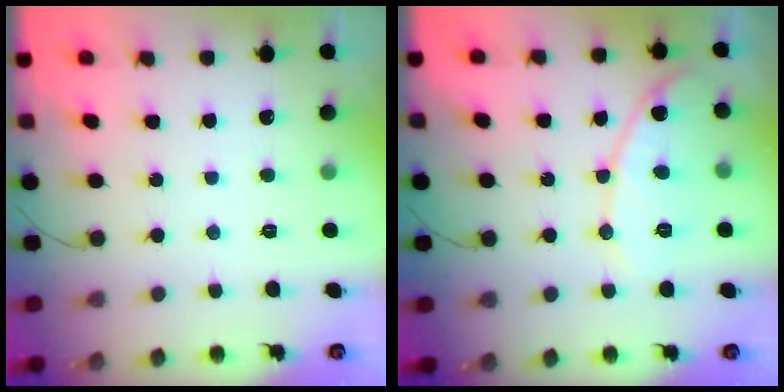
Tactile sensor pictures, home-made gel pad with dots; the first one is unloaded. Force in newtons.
{"total": 10.2, "press": 10.2, "slide": 0.4}